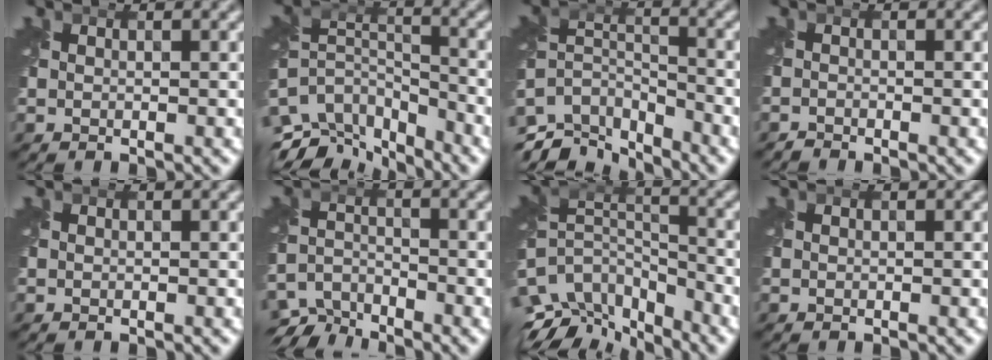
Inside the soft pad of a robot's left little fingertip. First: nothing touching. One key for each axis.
{"total": 7.9, "fx": -6.2, "fy": 3.4, "fz": 3.6, "tx": -0.072, "ty": -0.002, "tz": -0.106}
{"total": 6.7, "fx": -5.3, "fy": 2.7, "fz": 3.0, "tx": -0.056, "ty": -0.014, "tz": -0.102}
{"total": 0.8, "fx": -0.8, "fy": 0.0, "fz": -0.1, "tx": 0.003, "ty": -0.004, "tz": -0.019}
{"total": 0.0}
{"total": 4.8, "fx": -4.4, "fy": 1.7, "fz": 0.9, "tx": -0.008, "ty": -0.017, "tz": -0.084}
{"total": 9.1, "fx": -7.1, "fy": 4.1, "fz": 4.0, "tx": -0.077, "ty": 0.003, "tz": -0.119}
{"total": 0.0}